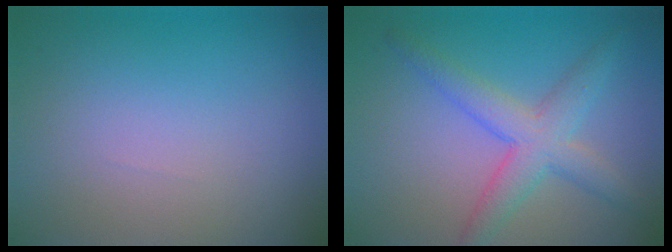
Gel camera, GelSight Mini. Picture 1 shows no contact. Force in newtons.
{"total": 4.3, "press": 4.3, "slide": 0.1}